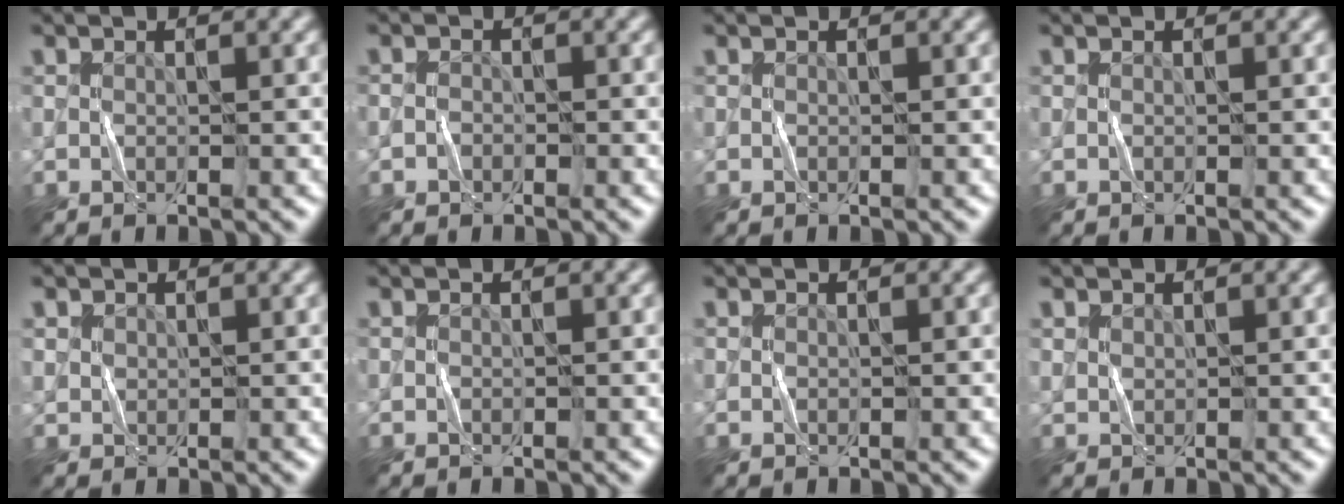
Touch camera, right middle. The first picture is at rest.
{"total": 0.7, "force": [-0.4, 0.6, 0.2], "torque": [-0.003, -0.001, -0.010]}
{"total": 0.0}
{"total": 0.0}
{"total": 1.0, "force": [0.6, 0.8, 0.1], "torque": [-0.002, -0.002, 0.015]}
{"total": 0.0}
{"total": 0.0}
{"total": 0.8, "force": [0.6, 0.5, 0.2], "torque": [-0.006, -0.001, 0.016]}